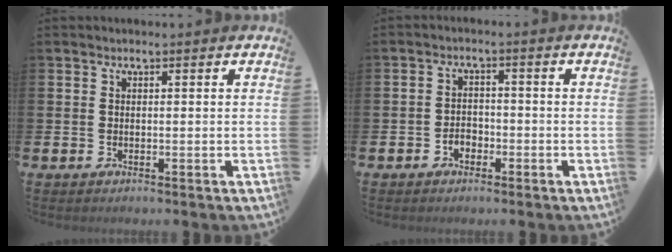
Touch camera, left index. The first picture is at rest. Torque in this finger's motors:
{"motor_torque": [0.25, -0.06, 0.05, 0.05]}